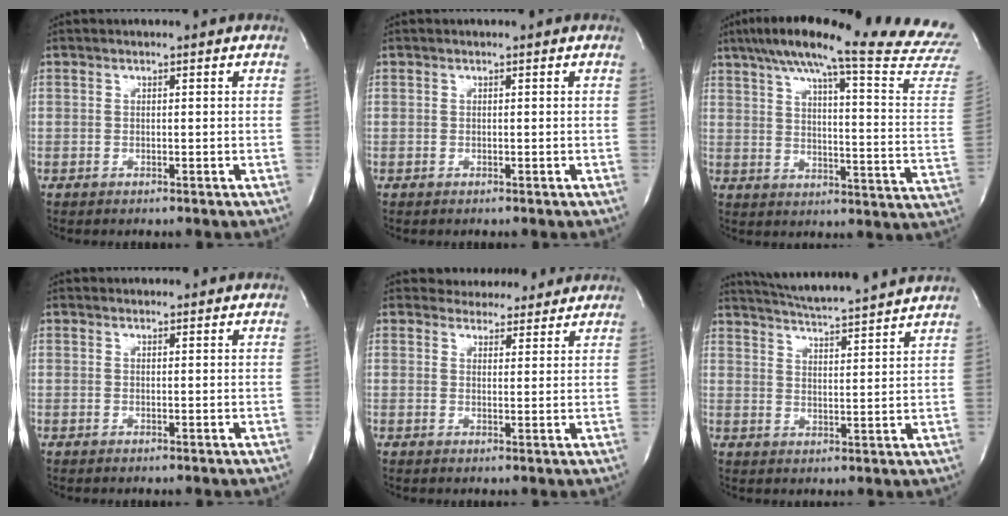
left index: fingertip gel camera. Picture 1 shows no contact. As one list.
[{"total": 0.0}, {"total": 29.3, "force": [26.0, -0.3, 13.6], "torque": [-0.196, -0.088, 0.317]}, {"total": 2.5, "force": [2.4, 0.7, 0.0], "torque": [-0.007, 0.011, 0.025]}, {"total": 7.0, "force": [6.5, 2.4, 0.6], "torque": [0.001, 0.000, 0.071]}, {"total": 15.3, "force": [14.3, -0.5, 5.4], "torque": [-0.103, -0.010, 0.197]}]